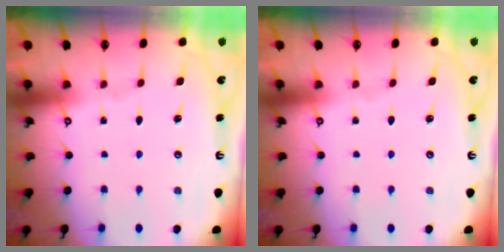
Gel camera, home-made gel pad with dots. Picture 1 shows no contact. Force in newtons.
{"total": 0.0}